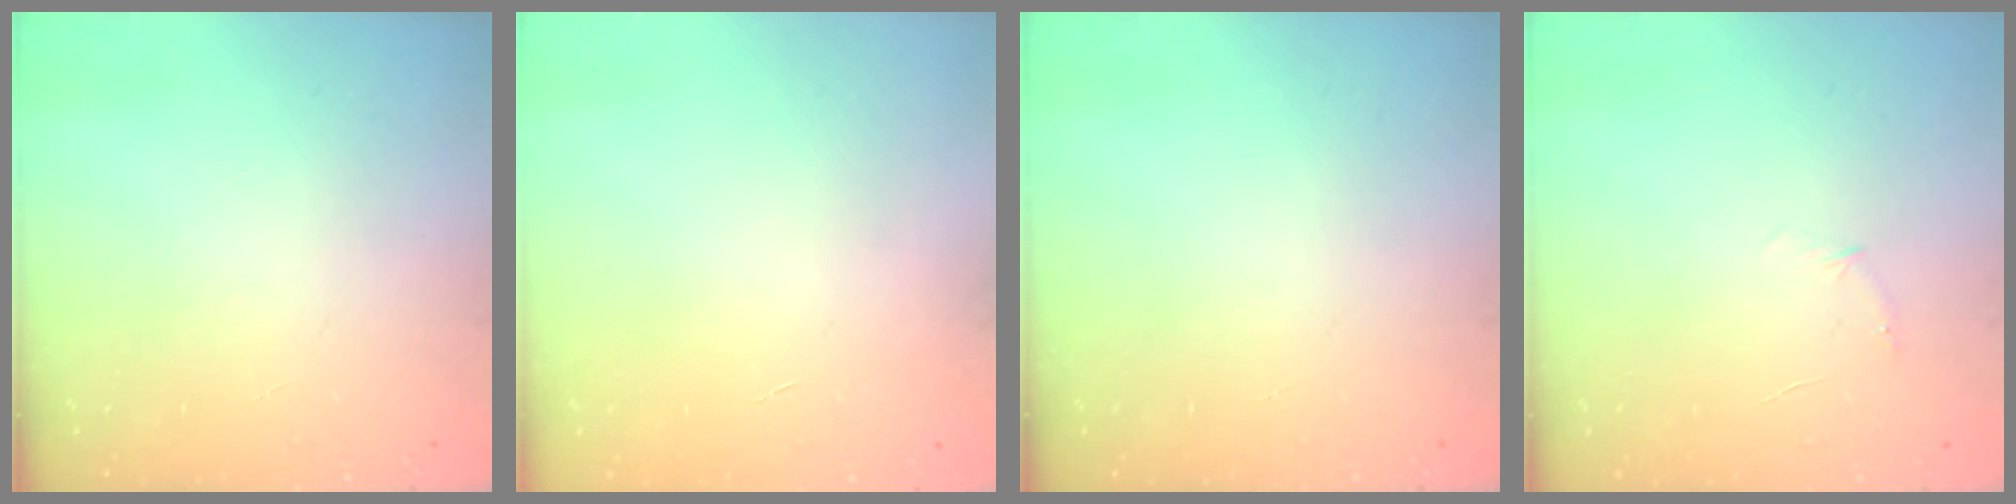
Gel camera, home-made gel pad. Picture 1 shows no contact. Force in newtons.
{"total": 0.0}
{"total": 0.0}
{"total": 3.7, "press": 3.6, "slide": 1.0}